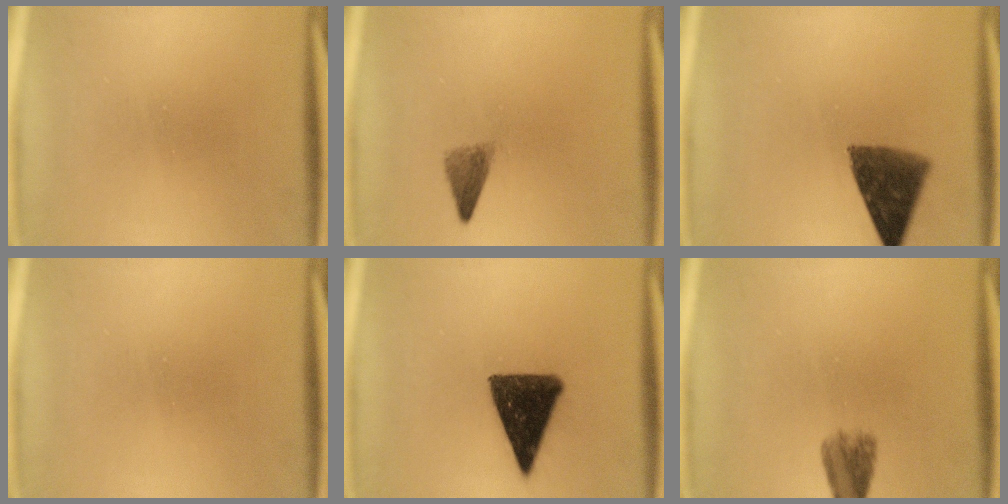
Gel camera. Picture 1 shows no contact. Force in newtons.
{"total": 2.5}
{"total": 9.6}
{"total": 0.0}
{"total": 11.5}
{"total": 3.5}